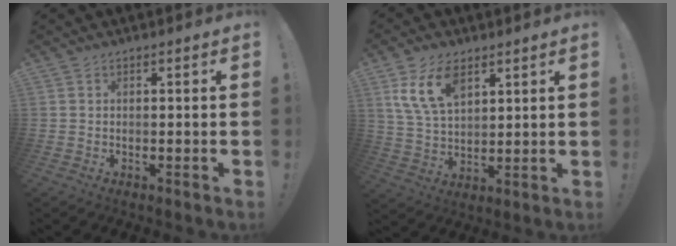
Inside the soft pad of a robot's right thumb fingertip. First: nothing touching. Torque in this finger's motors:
{"motor_torque": [0.65, 1.67, 0.63, 0.01, 0.01]}